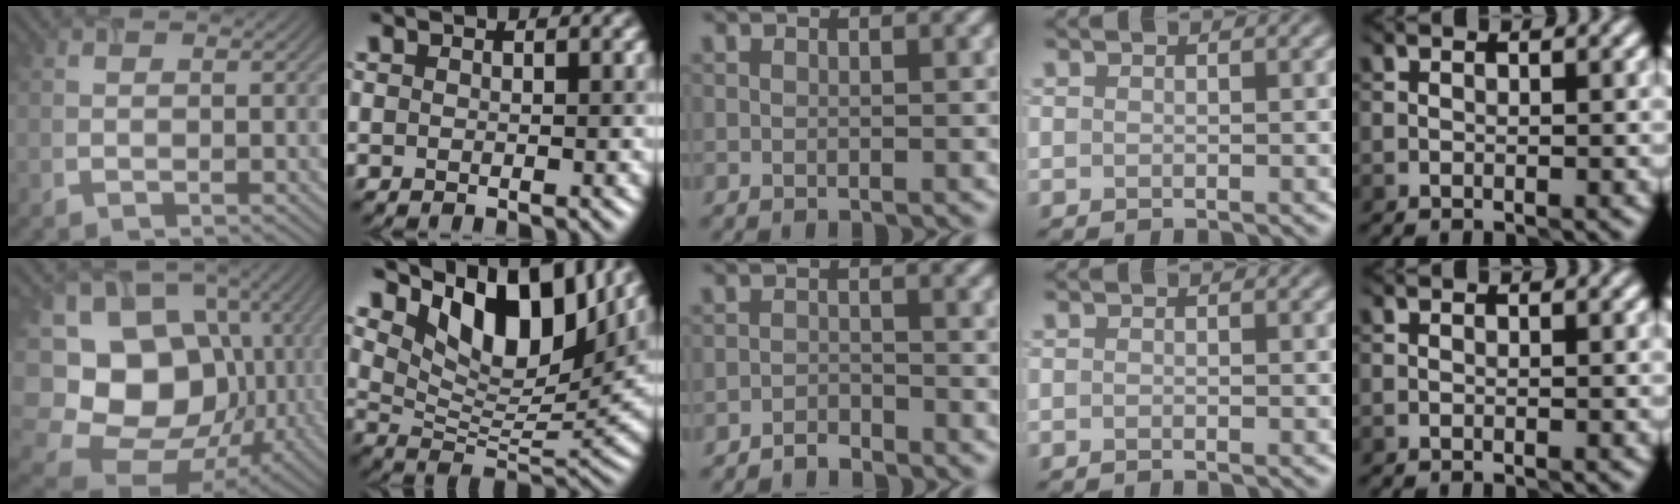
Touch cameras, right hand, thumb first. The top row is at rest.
{"thumb": {"total": 18.0, "force": [-1.7, 14.5, 10.6], "torque": [-0.225, -0.027, 0.002]}, "index": {"total": 10.3, "force": [6.3, 4.5, 6.9], "torque": [-0.109, 0.007, 0.117]}, "middle": {"total": 1.6, "force": [-1.6, -0.1, -0.3], "torque": [0.006, 0.013, -0.026]}}